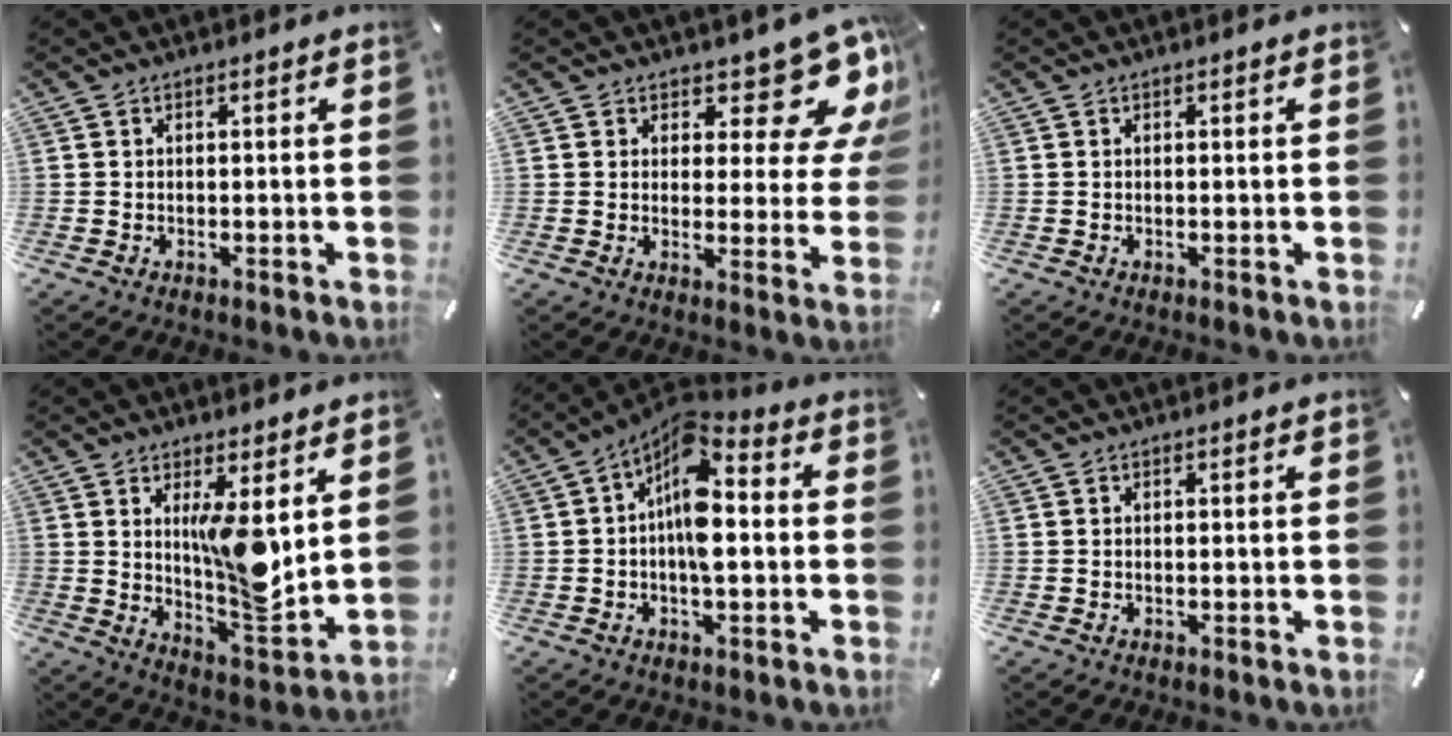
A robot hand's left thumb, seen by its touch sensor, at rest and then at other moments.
{"total": 11.5, "force": [8.3, 5.0, 6.2], "torque": [-0.066, -0.072, 0.140]}
{"total": 0.0}
{"total": 12.0, "force": [3.7, 4.2, 10.6], "torque": [-0.178, -0.043, 0.058]}
{"total": 11.2, "force": [0.4, 5.4, 9.8], "torque": [-0.168, -0.024, 0.006]}
{"total": 0.0}